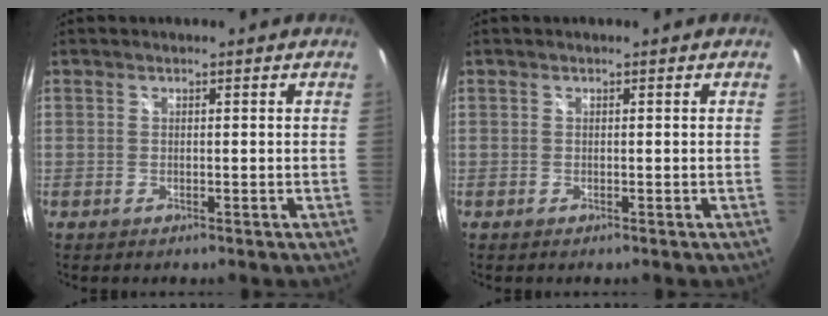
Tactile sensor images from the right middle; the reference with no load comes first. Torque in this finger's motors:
{"motor_torque": [0.00, 0.00, 0.00, 0.01]}